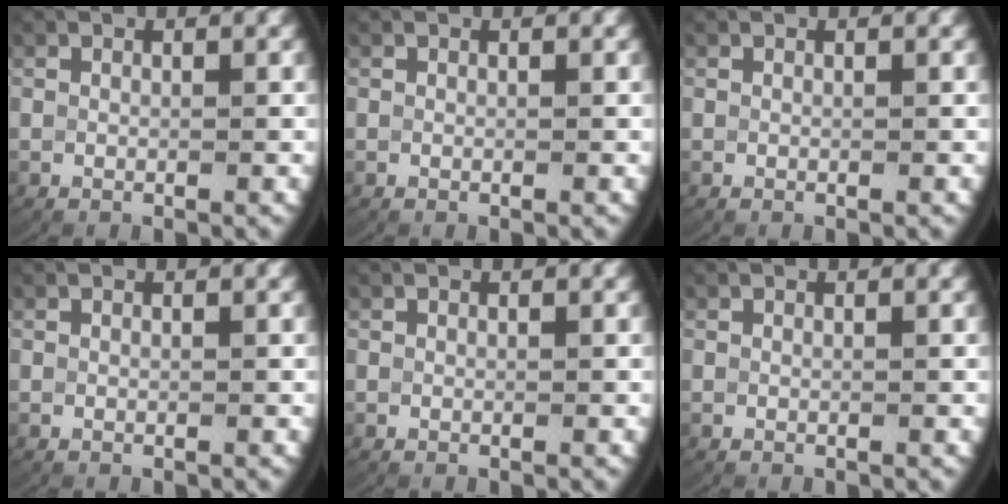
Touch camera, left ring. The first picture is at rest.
{"total": 0.0}
{"total": 0.0}
{"total": 0.0}
{"total": 0.0}
{"total": 0.0}